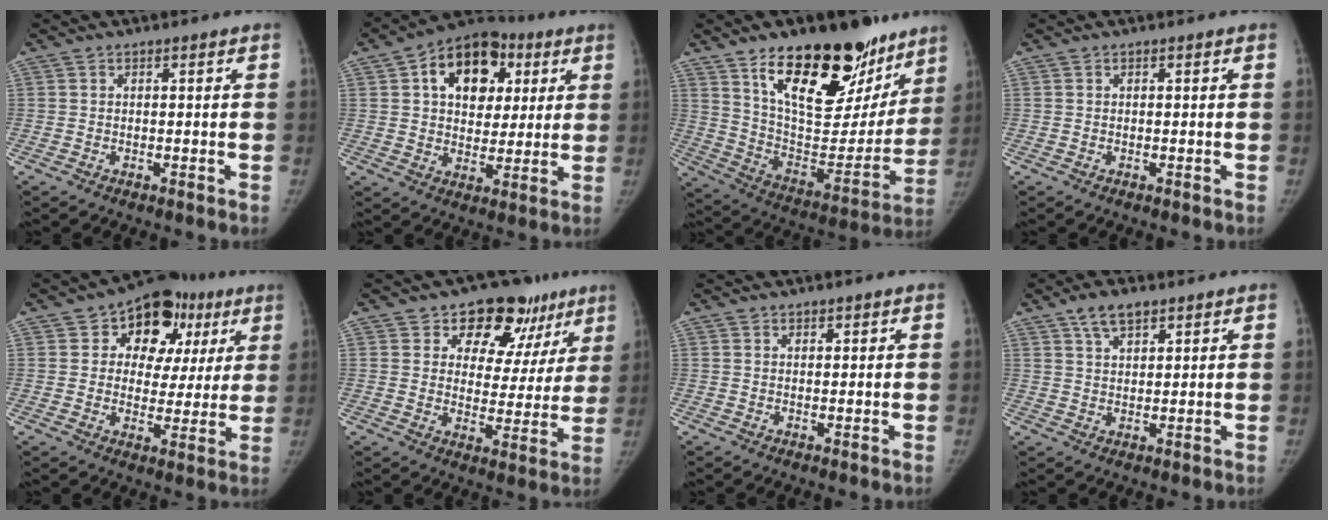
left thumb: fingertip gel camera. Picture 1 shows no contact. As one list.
[{"total": 16.7, "force": [5.8, 11.6, 10.5], "torque": [-0.117, 0.001, 0.087]}, {"total": 30.1, "force": [18.2, 14.0, 19.4], "torque": [-0.246, -0.063, 0.293]}, {"total": 0.0}, {"total": 15.4, "force": [6.3, 11.2, 8.4], "torque": [-0.049, 0.008, 0.086]}, {"total": 16.1, "force": [9.7, 10.4, 7.4], "torque": [-0.027, -0.029, 0.129]}, {"total": 1.0, "force": [0.8, 0.4, 0.5], "torque": [-0.005, -0.003, 0.011]}, {"total": 5.5, "force": [3.6, 2.5, 3.3], "torque": [-0.048, -0.013, 0.065]}]